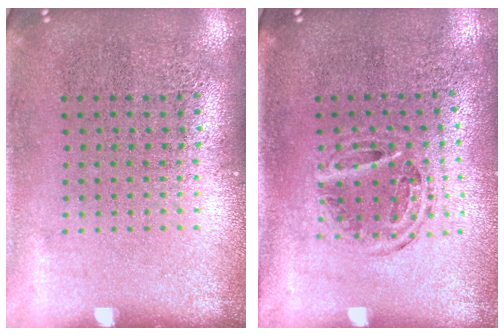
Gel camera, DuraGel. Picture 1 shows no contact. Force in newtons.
{"total": 1.0, "press": 1.0, "slide": 0.2}